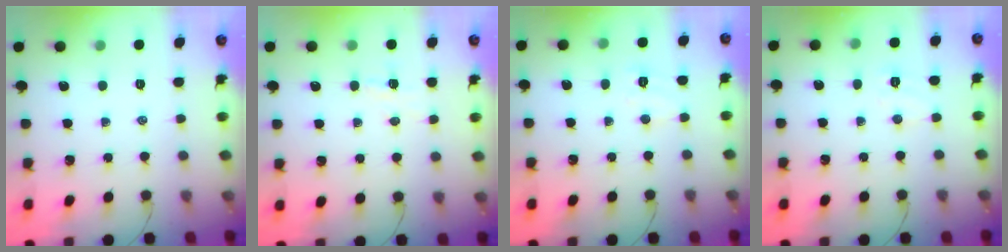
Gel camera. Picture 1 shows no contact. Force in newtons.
{"total": 2.9, "press": 2.8, "slide": 0.8}
{"total": 5.7, "press": 5.6, "slide": 1.2}
{"total": 4.8, "press": 4.6, "slide": 1.1}